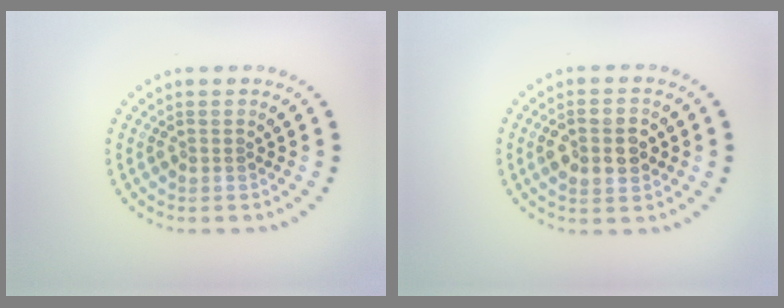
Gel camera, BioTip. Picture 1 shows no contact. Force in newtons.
{"total": 3.7, "press": 3.7, "slide": 0.1}